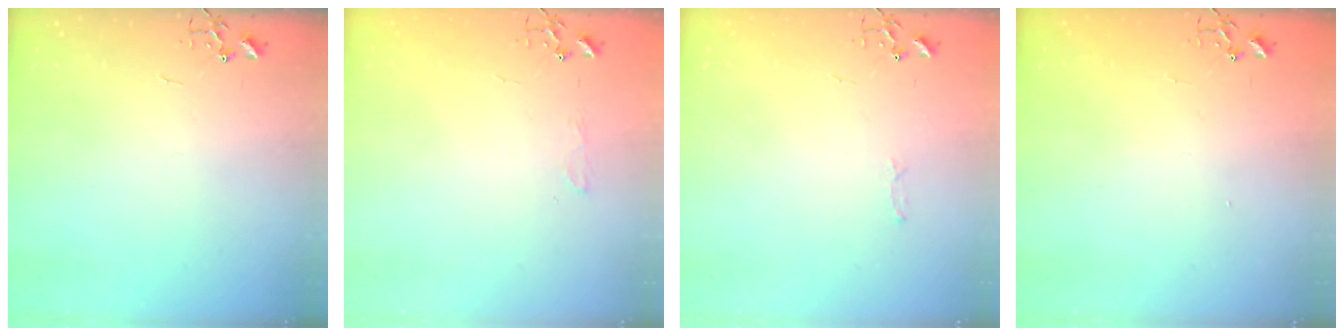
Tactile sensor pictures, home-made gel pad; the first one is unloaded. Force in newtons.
{"total": 4.7, "press": 4.6, "slide": 0.7}
{"total": 2.8, "press": 2.8, "slide": 0.4}
{"total": 1.3, "press": 1.2, "slide": 0.1}